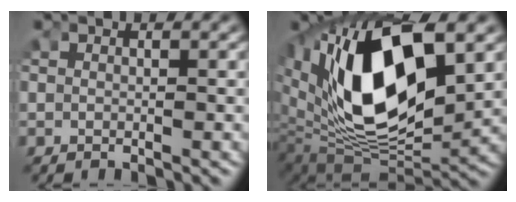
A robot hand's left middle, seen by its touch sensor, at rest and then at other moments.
{"total": 19.3, "force": [1.9, 11.8, 15.1], "torque": [-0.284, -0.025, 0.046]}